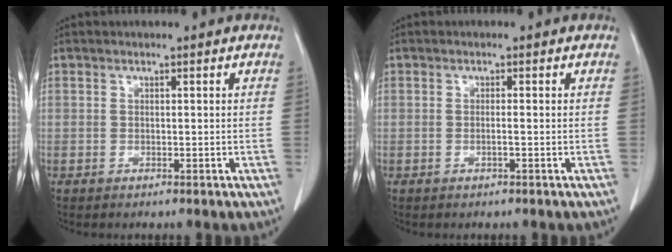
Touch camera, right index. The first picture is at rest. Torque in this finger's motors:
{"motor_torque": [-0.05, 0.02, -0.08, -0.01]}